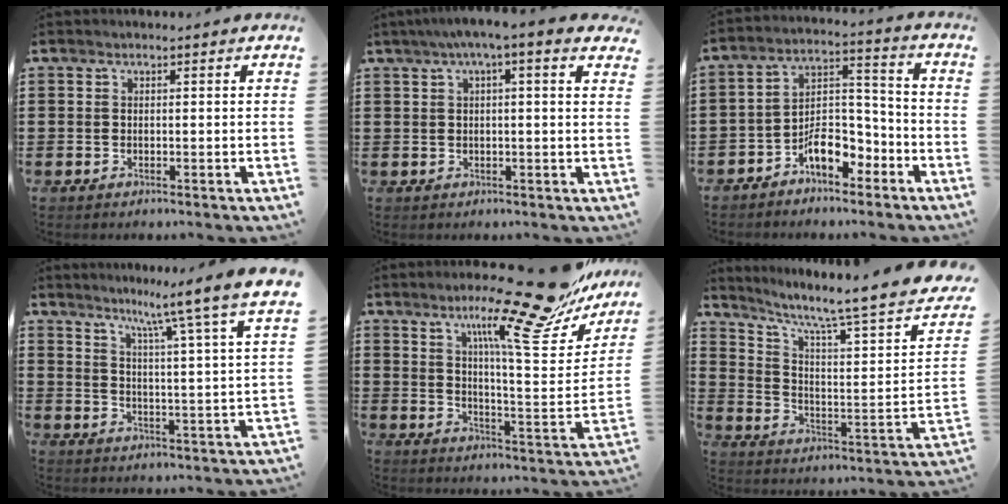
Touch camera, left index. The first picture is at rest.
{"total": 3.2, "force": [1.5, 0.0, 2.9], "torque": [-0.057, 0.003, 0.023]}
{"total": 7.8, "force": [-5.5, 3.8, 4.0], "torque": [-0.070, 0.022, -0.103]}
{"total": 7.2, "force": [6.2, -2.1, 3.0], "torque": [-0.070, -0.063, 0.090]}
{"total": 16.3, "force": [12.6, 1.3, 10.4], "torque": [-0.179, -0.078, 0.197]}
{"total": 6.9, "force": [5.0, 0.2, 4.8], "torque": [-0.104, -0.043, 0.071]}